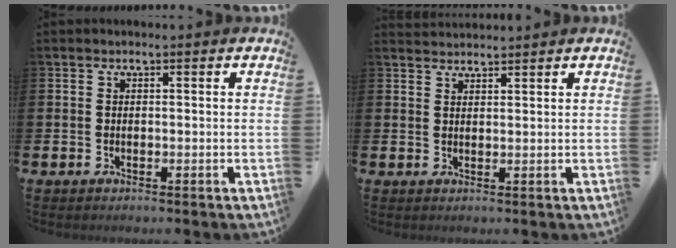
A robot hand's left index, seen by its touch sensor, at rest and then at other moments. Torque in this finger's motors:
{"motor_torque": [-0.53, -0.43, -0.32, -0.09]}